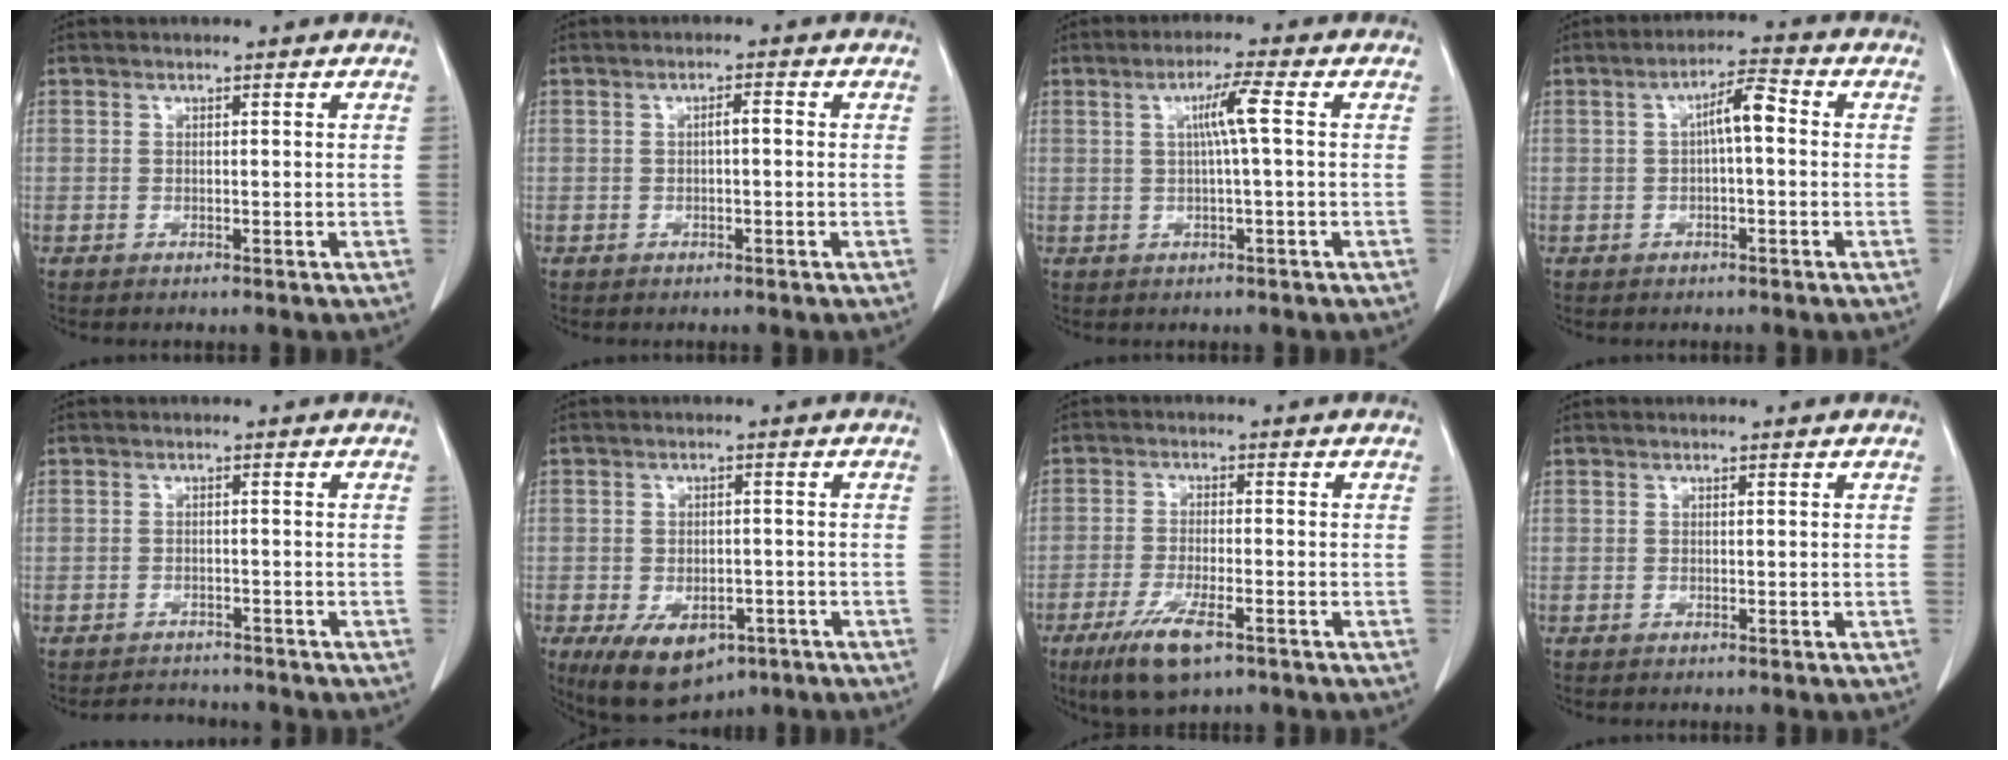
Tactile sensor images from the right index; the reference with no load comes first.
{"total": 1.5, "force": [0.0, 0.3, 1.5], "torque": [-0.026, 0.005, 0.000]}
{"total": 4.4, "force": [0.7, -0.7, 4.2], "torque": [-0.078, 0.006, 0.013]}
{"total": 4.7, "force": [0.3, 1.0, 4.6], "torque": [-0.078, 0.017, 0.002]}
{"total": 2.8, "force": [-2.6, 0.8, 0.0], "torque": [0.000, -0.004, -0.040]}
{"total": 10.0, "force": [-5.4, 5.7, 6.2], "torque": [-0.102, -0.007, -0.073]}
{"total": 7.8, "force": [-4.6, 1.8, 6.0], "torque": [-0.120, -0.019, -0.075]}
{"total": 0.0}